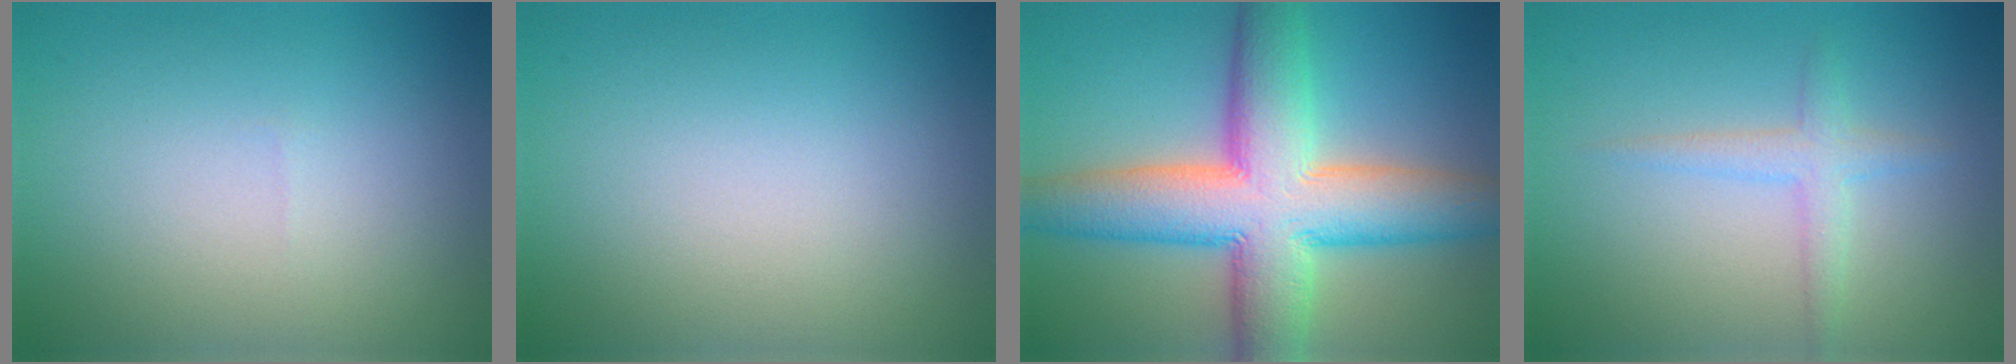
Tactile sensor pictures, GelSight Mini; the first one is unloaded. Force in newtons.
{"total": 0.0}
{"total": 12.3, "press": 12.3, "slide": 0.6}
{"total": 2.0, "press": 2.0, "slide": 0.1}